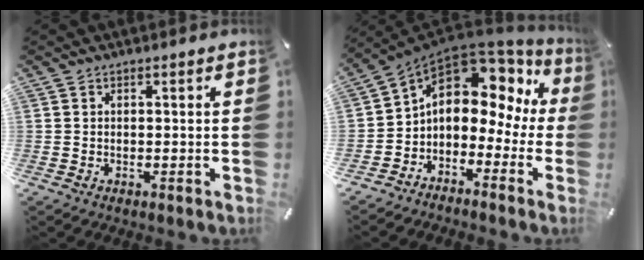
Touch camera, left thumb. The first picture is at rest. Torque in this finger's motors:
{"motor_torque": [0.17, 1.78, 0.97, 0.64, 0.22]}